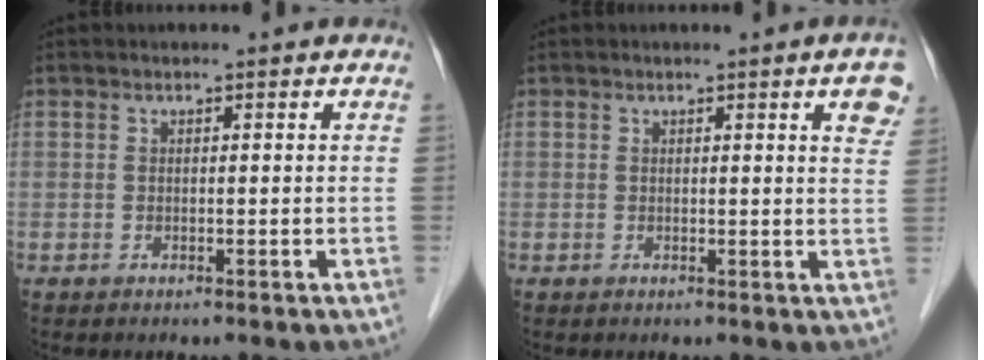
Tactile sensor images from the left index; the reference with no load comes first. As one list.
[{"total": 4.0, "force": [2.2, 0.2, 3.4], "torque": [-0.031, -0.005, 0.018]}]